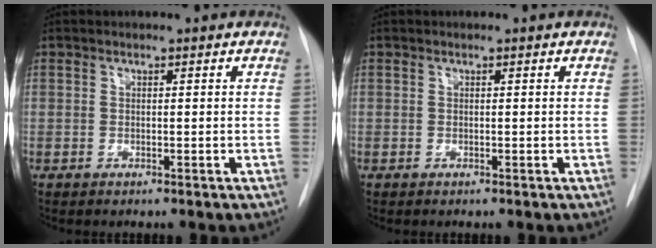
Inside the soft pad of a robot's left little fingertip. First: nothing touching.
{"total": 0.0}